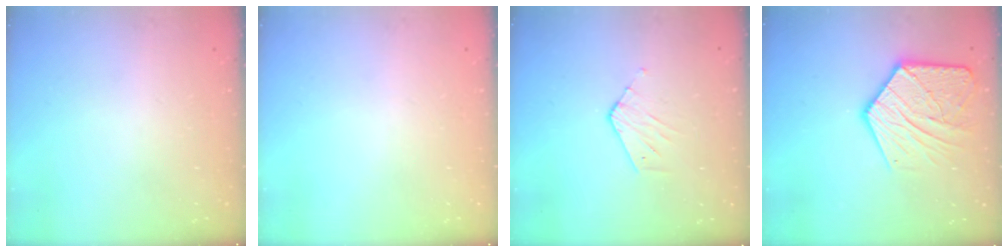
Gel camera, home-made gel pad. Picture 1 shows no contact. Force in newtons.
{"total": 0.0}
{"total": 3.3, "press": 3.3, "slide": 0.2}
{"total": 16.1, "press": 16.1, "slide": 1.1}